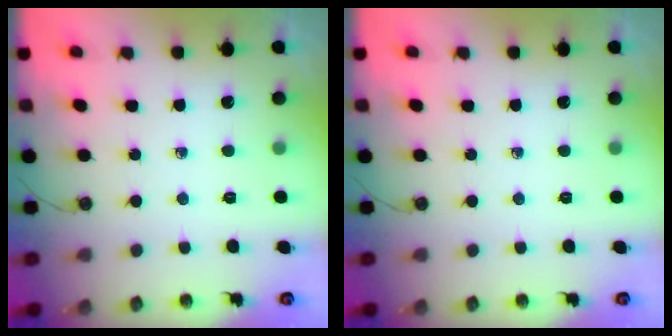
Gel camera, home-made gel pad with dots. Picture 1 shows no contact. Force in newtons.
{"total": 0.0}